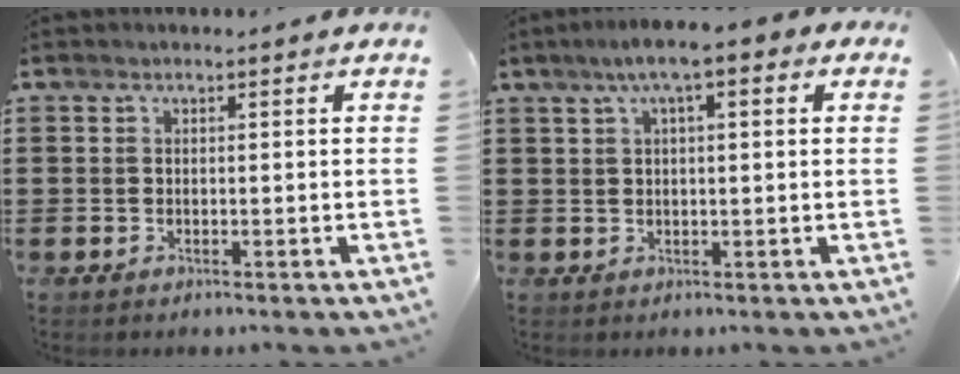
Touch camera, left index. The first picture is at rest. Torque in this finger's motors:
{"motor_torque": [1.79, -0.35, 0.78, 0.17]}